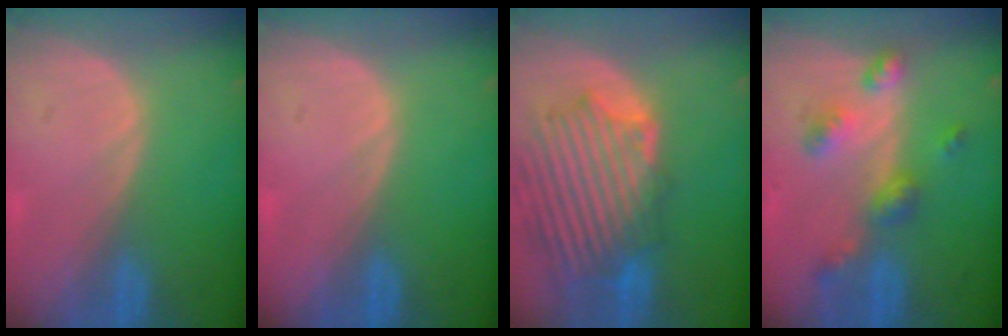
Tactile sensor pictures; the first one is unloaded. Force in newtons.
{"total": 0.0}
{"total": 11.4, "press": 10.8, "slide": 3.5}
{"total": 6.2, "press": 5.5, "slide": 2.9}